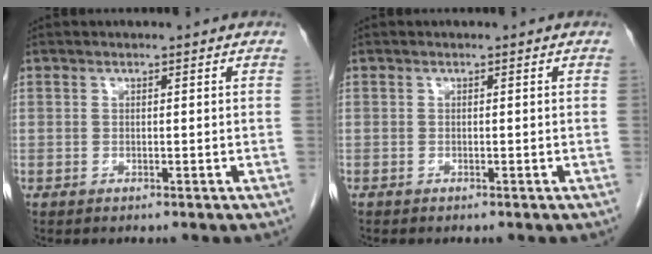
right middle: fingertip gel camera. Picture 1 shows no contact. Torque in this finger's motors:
{"motor_torque": [0.59, -0.19, 0.15, 0.01]}